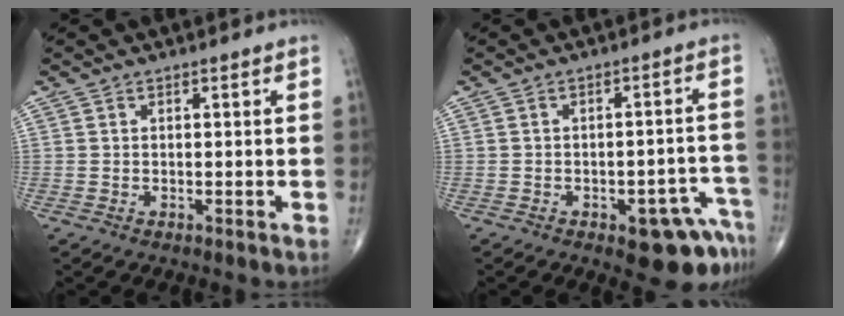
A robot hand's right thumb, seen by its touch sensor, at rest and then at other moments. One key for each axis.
{"total": 9.4, "fx": -5.3, "fy": 3.9, "fz": 6.7, "tx": -0.049, "ty": 0.041, "tz": -0.060}